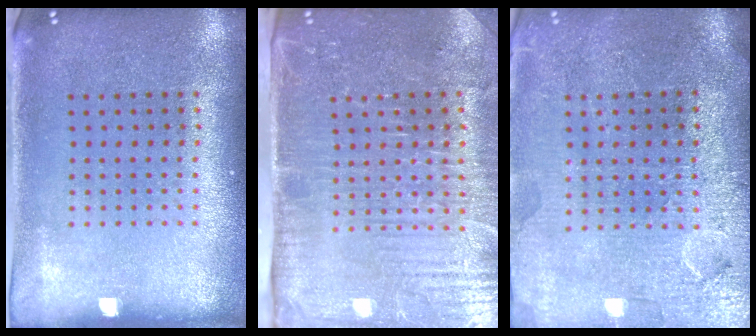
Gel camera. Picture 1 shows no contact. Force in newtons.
{"total": 5.0, "press": 4.5, "slide": 2.4}
{"total": 3.6, "press": 3.4, "slide": 1.4}